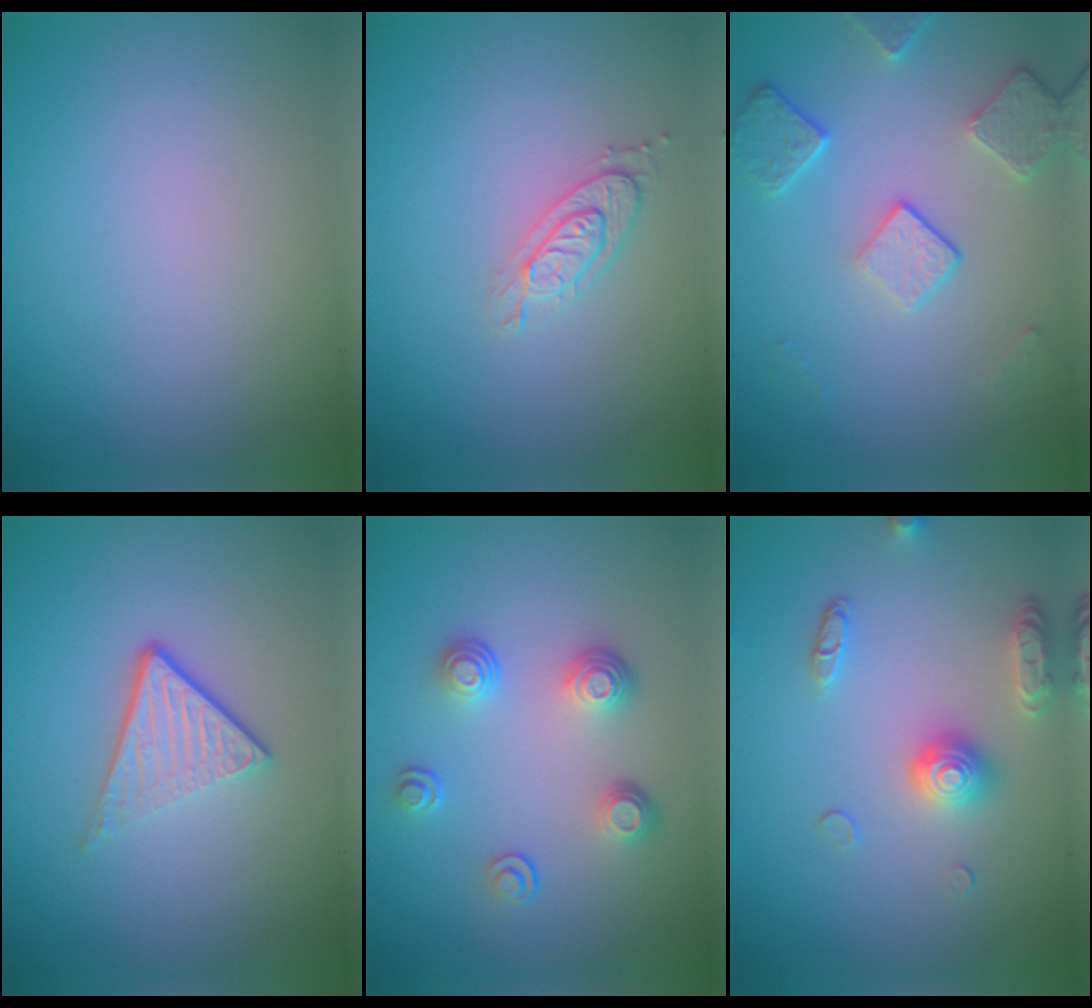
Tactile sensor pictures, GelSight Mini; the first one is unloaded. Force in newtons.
{"total": 2.1, "press": 2.0, "slide": 0.7}
{"total": 4.1, "press": 3.2, "slide": 2.7}
{"total": 3.6, "press": 2.5, "slide": 2.7}
{"total": 3.6, "press": 2.6, "slide": 2.4}
{"total": 3.5, "press": 3.1, "slide": 1.7}